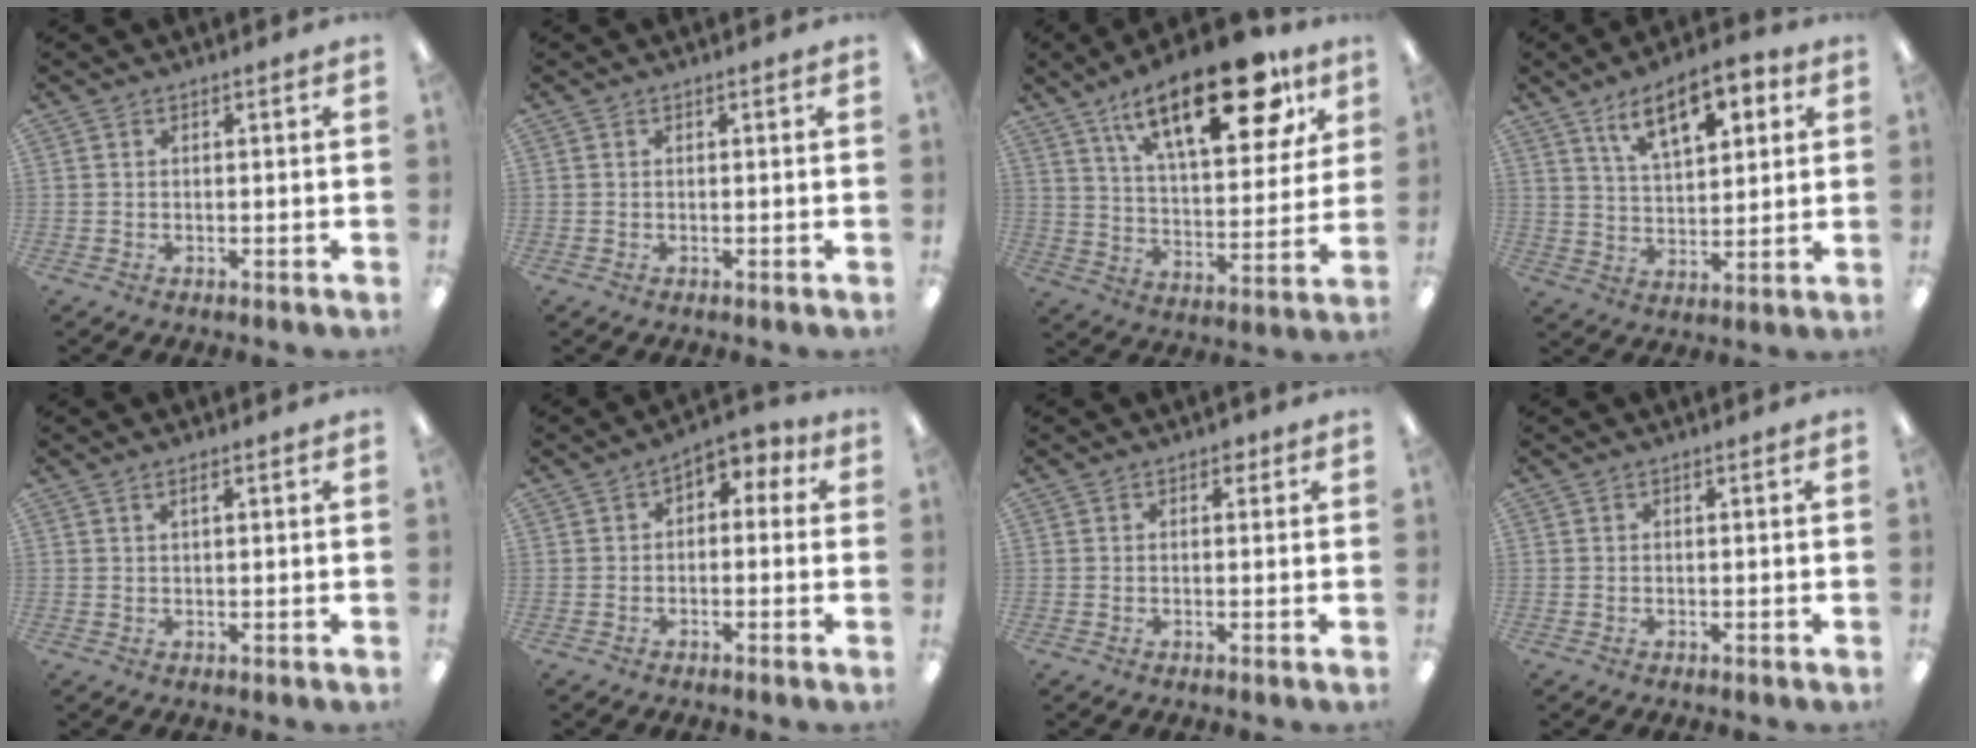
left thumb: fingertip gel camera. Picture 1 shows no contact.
{"total": 0.0}
{"total": 25.0, "force": [14.5, 10.4, 17.6], "torque": [-0.257, -0.070, 0.235]}
{"total": 12.3, "force": [7.4, 5.4, 8.3], "torque": [-0.118, -0.030, 0.127]}
{"total": 1.4, "force": [0.9, 0.4, 1.0], "torque": [-0.013, -0.002, 0.013]}
{"total": 3.8, "force": [0.5, 2.7, 2.7], "torque": [-0.036, 0.000, 0.003]}
{"total": 1.4, "force": [0.7, 1.0, 0.7], "torque": [-0.006, -0.001, 0.010]}
{"total": 0.0}